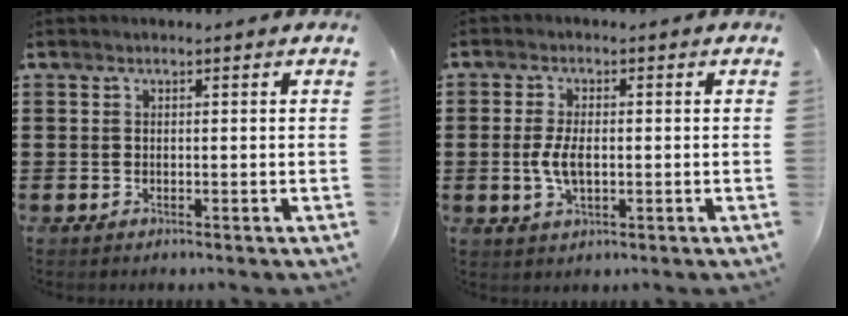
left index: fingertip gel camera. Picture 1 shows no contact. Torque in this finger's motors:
{"motor_torque": [0.87, 0.61, 0.51, 0.14]}